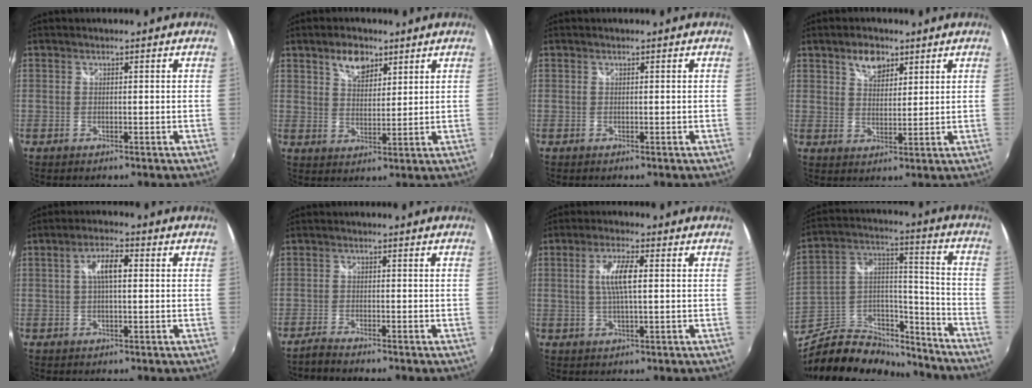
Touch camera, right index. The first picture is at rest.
{"total": 6.0, "force": [3.8, 3.4, 3.2], "torque": [-0.045, 0.008, 0.068]}
{"total": 0.0}
{"total": 5.4, "force": [3.4, 3.2, 2.8], "torque": [-0.035, 0.008, 0.060]}
{"total": 4.9, "force": [0.7, 1.7, 4.5], "torque": [-0.082, 0.012, 0.012]}
{"total": 2.6, "force": [-2.5, 0.1, 0.7], "torque": [-0.027, -0.007, -0.051]}
{"total": 6.1, "force": [0.8, 1.2, 6.0], "torque": [-0.113, 0.002, 0.016]}
{"total": 21.9, "force": [-17.5, 9.7, 8.9], "torque": [-0.176, 0.049, -0.270]}